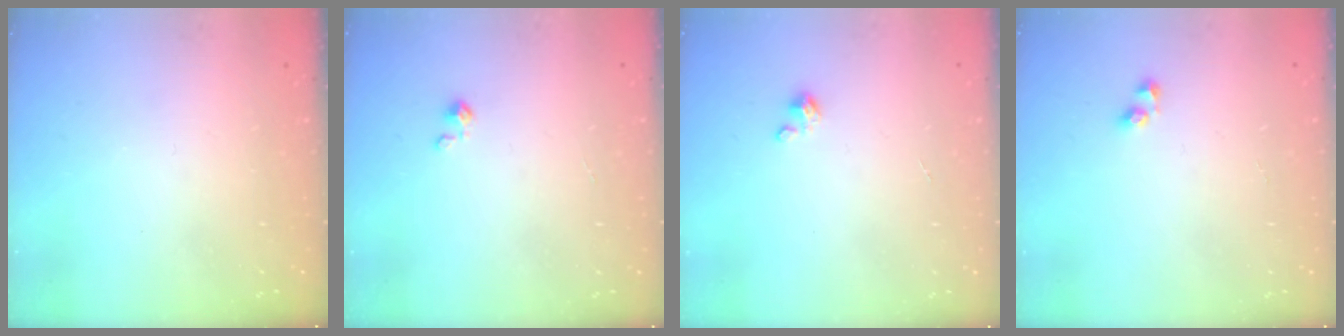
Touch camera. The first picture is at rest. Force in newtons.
{"total": 2.3, "press": 2.2, "slide": 0.3}
{"total": 1.4, "press": 1.4, "slide": 0.3}
{"total": 2.7, "press": 2.6, "slide": 0.6}